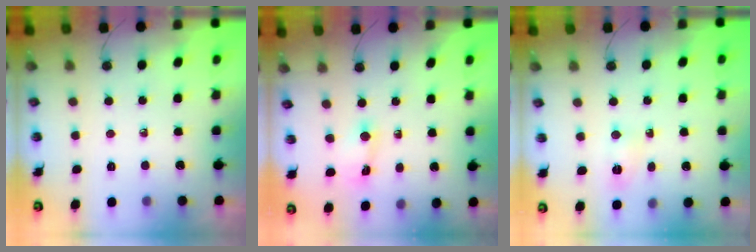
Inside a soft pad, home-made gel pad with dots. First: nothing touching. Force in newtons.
{"total": 1.9, "press": 1.9, "slide": 0.4}
{"total": 3.0, "press": 2.8, "slide": 1.1}